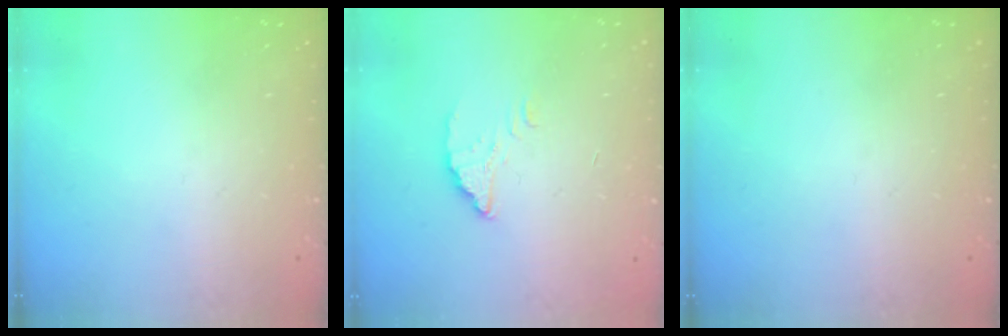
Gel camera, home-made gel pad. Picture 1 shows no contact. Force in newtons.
{"total": 2.6, "press": 2.6, "slide": 0.2}
{"total": 0.0}